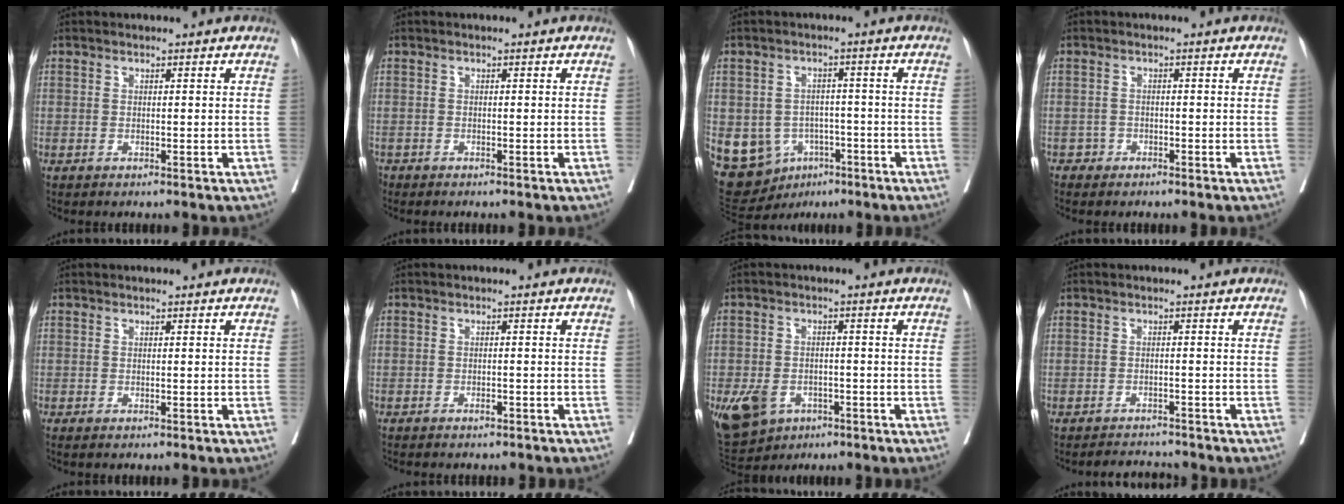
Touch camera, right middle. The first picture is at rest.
{"total": 0.9, "force": [-0.8, 0.4, 0.1], "torque": [-0.008, -0.002, -0.015]}
{"total": 11.5, "force": [-4.3, 9.8, 4.1], "torque": [-0.087, 0.019, -0.051]}
{"total": 1.3, "force": [-0.9, 0.9, -0.1], "torque": [0.003, 0.006, -0.019]}
{"total": 0.0}
{"total": 1.8, "force": [-1.5, 0.5, 0.9], "torque": [-0.018, -0.002, -0.016]}
{"total": 10.2, "force": [-4.8, 7.6, 4.8], "torque": [-0.116, 0.000, -0.066]}
{"total": 2.5, "force": [-2.5, 0.1, -0.2], "torque": [0.002, -0.009, -0.039]}